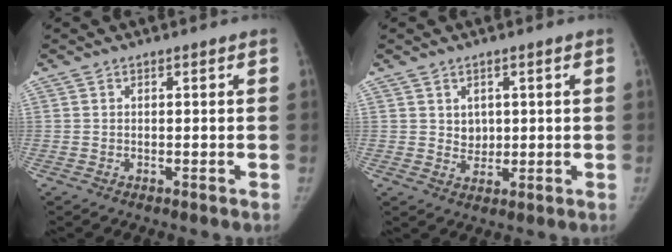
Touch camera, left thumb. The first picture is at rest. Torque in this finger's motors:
{"motor_torque": [-0.07, -0.06, -0.08, 0.07, -0.02]}